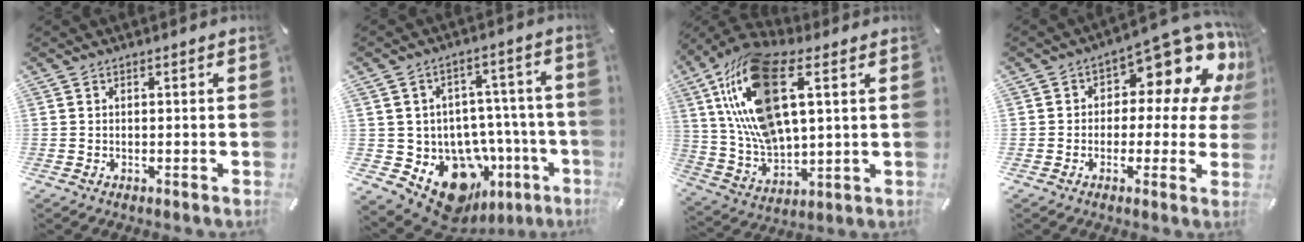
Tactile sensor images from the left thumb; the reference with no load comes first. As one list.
[{"total": 16.0, "force": [-8.4, 10.8, 8.3], "torque": [-0.121, 0.040, -0.121]}, {"total": 19.6, "force": [7.6, 9.6, 15.3], "torque": [-0.347, -0.018, 0.132]}, {"total": 11.2, "force": [6.5, 6.1, 6.8], "torque": [-0.088, -0.061, 0.108]}]